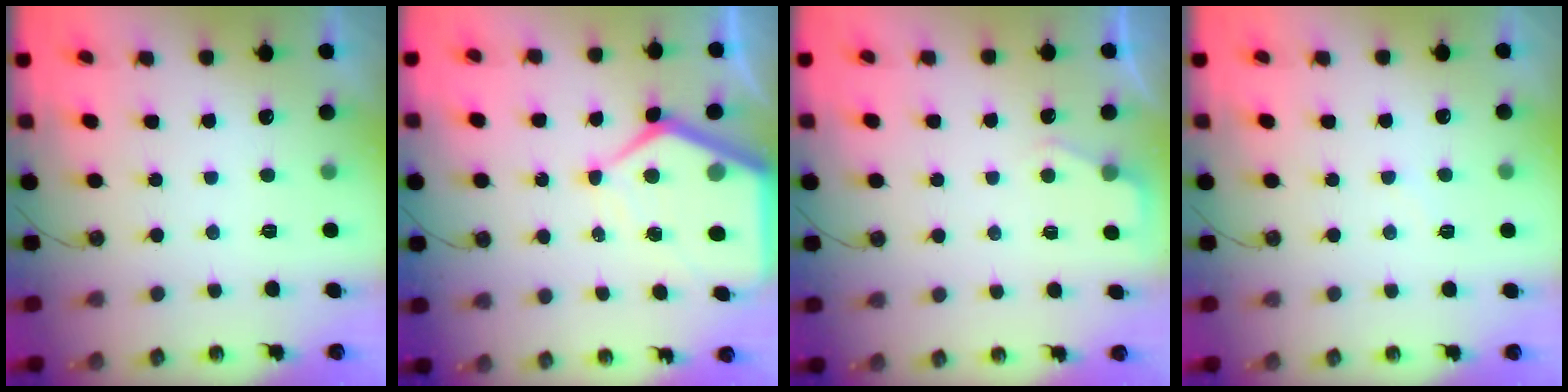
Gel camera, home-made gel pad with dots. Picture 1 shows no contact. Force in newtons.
{"total": 12.1, "press": 12.1, "slide": 0.9}
{"total": 2.8, "press": 2.7, "slide": 0.5}
{"total": 5.1, "press": 5.0, "slide": 0.7}